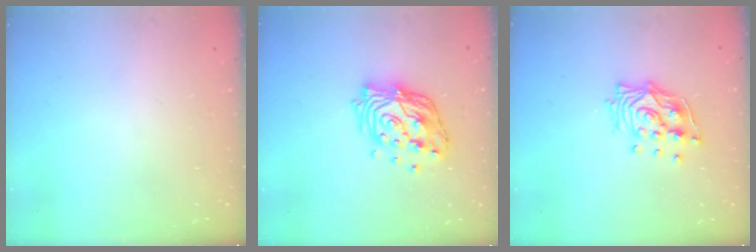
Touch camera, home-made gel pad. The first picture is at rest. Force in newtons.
{"total": 14.8, "press": 14.7, "slide": 1.5}
{"total": 13.3, "press": 13.3, "slide": 1.2}